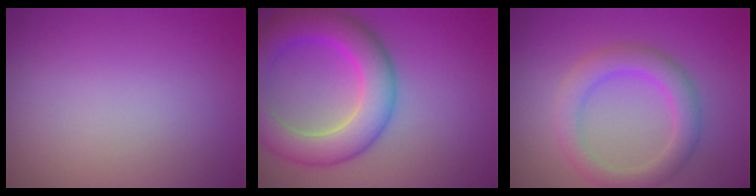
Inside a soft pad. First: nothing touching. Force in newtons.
{"total": 7.1, "press": 7.1, "slide": 0.3}
{"total": 3.7, "press": 3.7, "slide": 0.2}